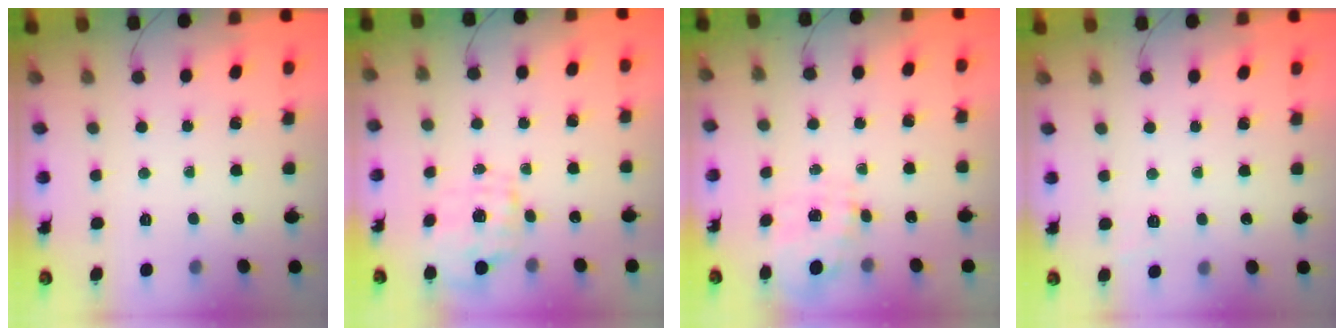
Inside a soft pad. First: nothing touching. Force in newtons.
{"total": 1.7, "press": 1.6, "slide": 0.6}
{"total": 0.7, "press": 0.4, "slide": 0.6}
{"total": 1.9, "press": 0.9, "slide": 1.6}